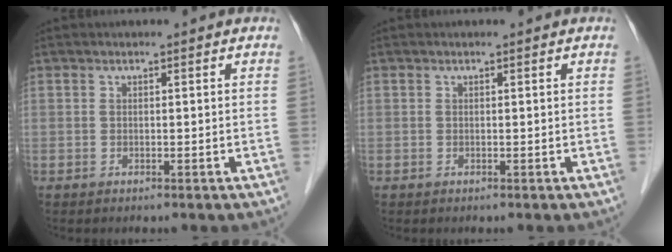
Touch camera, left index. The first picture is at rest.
{"total": 0.0}